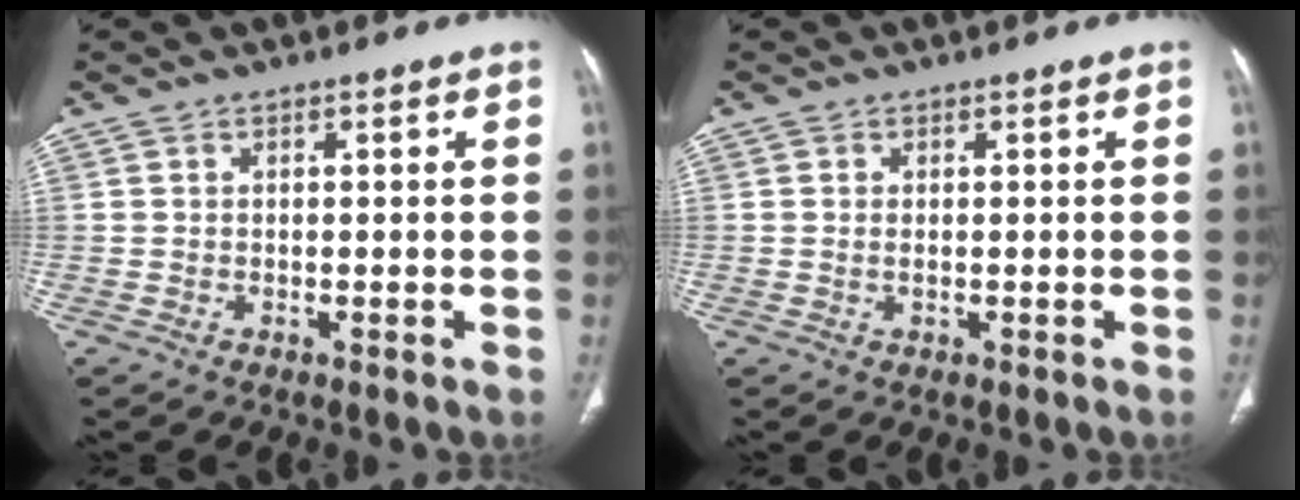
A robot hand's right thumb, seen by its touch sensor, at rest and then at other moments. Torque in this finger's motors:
{"motor_torque": [-0.30, 0.34, -0.06, 0.55, -0.05]}